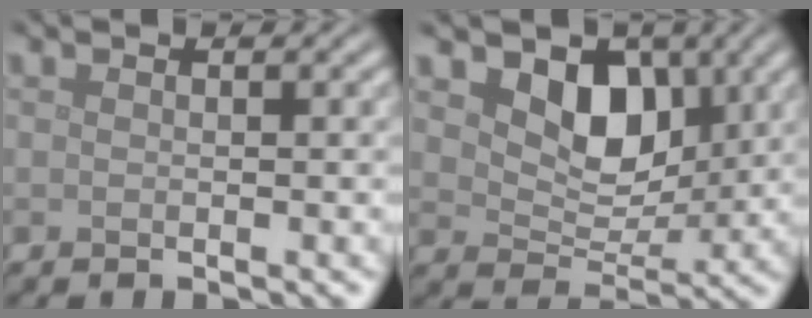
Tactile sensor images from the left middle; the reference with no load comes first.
{"total": 5.1, "force": [2.2, 3.5, 3.0], "torque": [-0.056, -0.013, 0.028]}